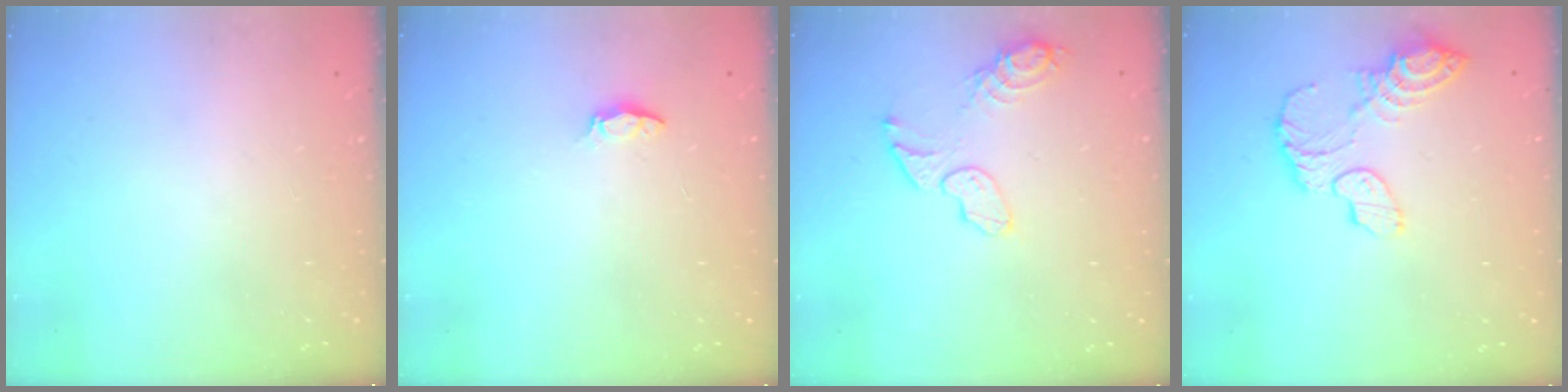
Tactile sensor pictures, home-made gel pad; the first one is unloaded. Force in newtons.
{"total": 3.2, "press": 3.1, "slide": 0.4}
{"total": 8.6, "press": 8.6, "slide": 0.7}
{"total": 12.2, "press": 12.1, "slide": 1.1}